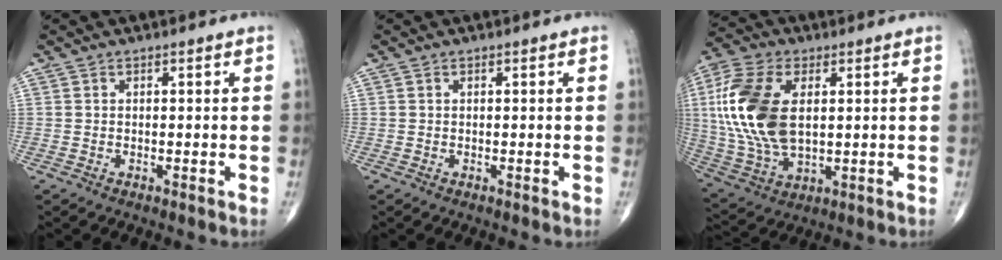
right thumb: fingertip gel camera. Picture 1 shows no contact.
{"total": 0.0}
{"total": 18.6, "force": [2.8, 10.4, 15.2], "torque": [-0.329, -0.008, 0.054]}